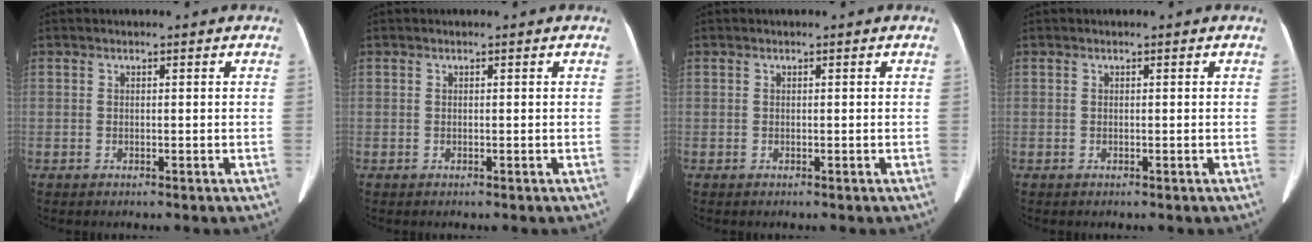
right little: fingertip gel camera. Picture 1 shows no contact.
{"total": 0.0}
{"total": 0.0}
{"total": 0.0}